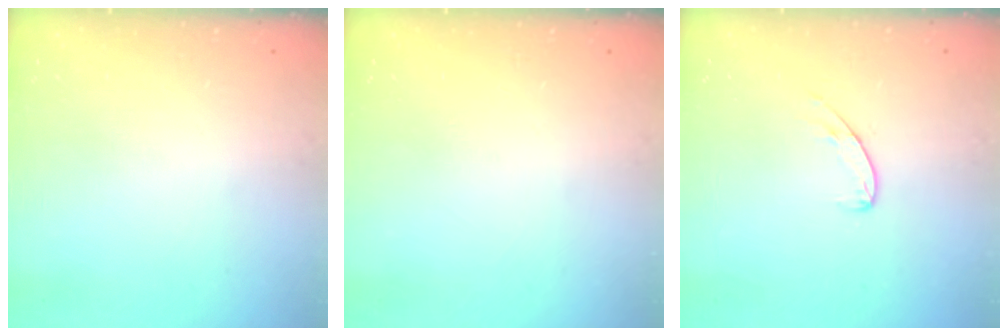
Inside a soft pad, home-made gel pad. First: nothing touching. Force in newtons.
{"total": 0.0}
{"total": 6.6, "press": 6.5, "slide": 0.7}